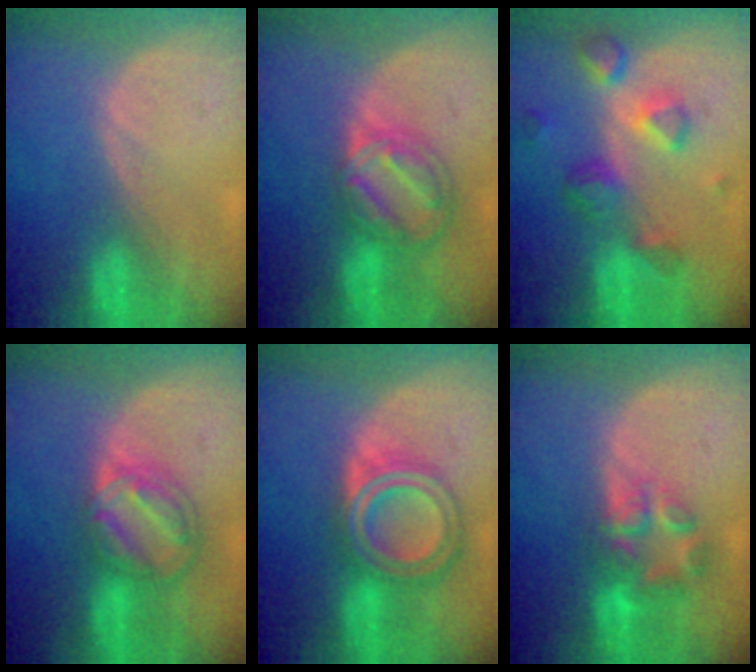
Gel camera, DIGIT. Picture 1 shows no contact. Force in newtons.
{"total": 8.1, "press": 6.9, "slide": 4.4}
{"total": 8.0, "press": 7.2, "slide": 3.5}
{"total": 8.2, "press": 7.1, "slide": 4.1}
{"total": 8.0, "press": 8.0, "slide": 0.5}
{"total": 6.9, "press": 5.9, "slide": 3.6}